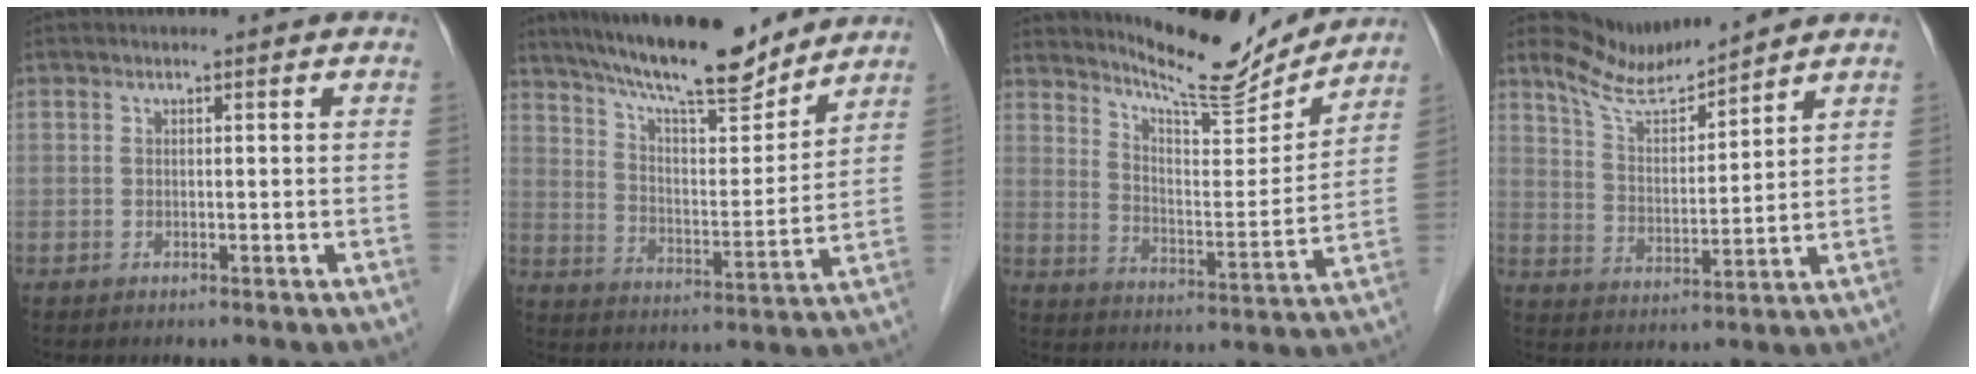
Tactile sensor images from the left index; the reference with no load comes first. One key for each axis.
{"total": 16.3, "fx": 14.3, "fy": 2.4, "fz": 7.6, "tx": -0.129, "ty": 0.004, "tz": 0.232}
{"total": 13.4, "fx": 12.9, "fy": 1.1, "fz": 3.5, "tx": -0.064, "ty": -0.021, "tz": 0.196}
{"total": 7.3, "fx": 7.2, "fy": 0.0, "fz": 1.3, "tx": -0.040, "ty": -0.002, "tz": 0.145}